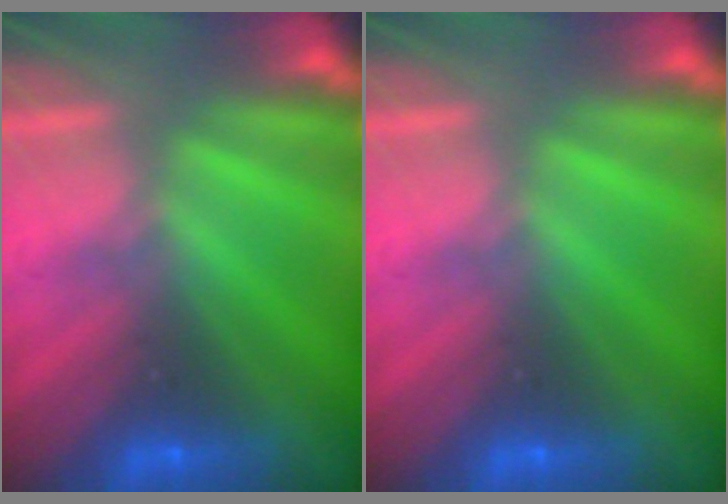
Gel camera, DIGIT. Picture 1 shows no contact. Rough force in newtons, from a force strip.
{"total": 0.0}